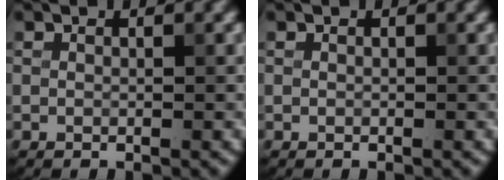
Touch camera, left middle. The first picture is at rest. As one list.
[{"total": 0.0}]